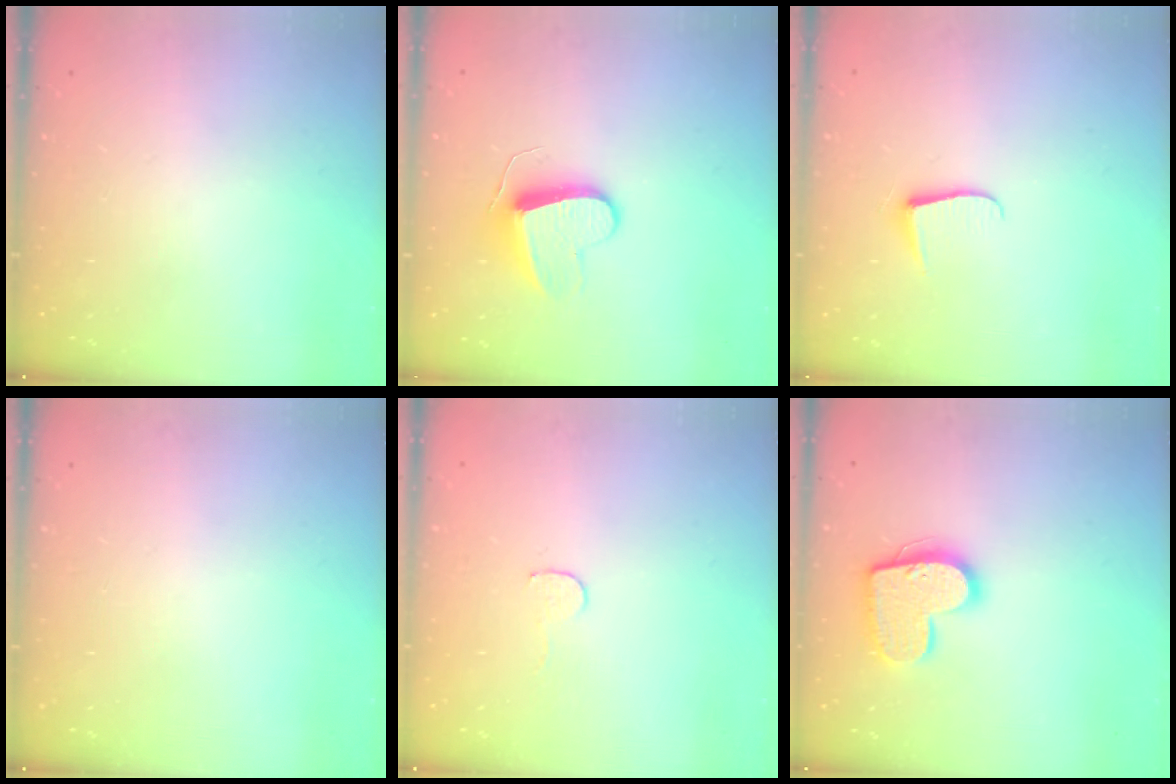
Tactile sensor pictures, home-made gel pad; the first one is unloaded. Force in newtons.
{"total": 10.9, "press": 10.9, "slide": 0.7}
{"total": 5.6, "press": 5.6, "slide": 0.7}
{"total": 0.0}
{"total": 3.5, "press": 3.5, "slide": 0.3}
{"total": 15.7, "press": 15.6, "slide": 0.9}